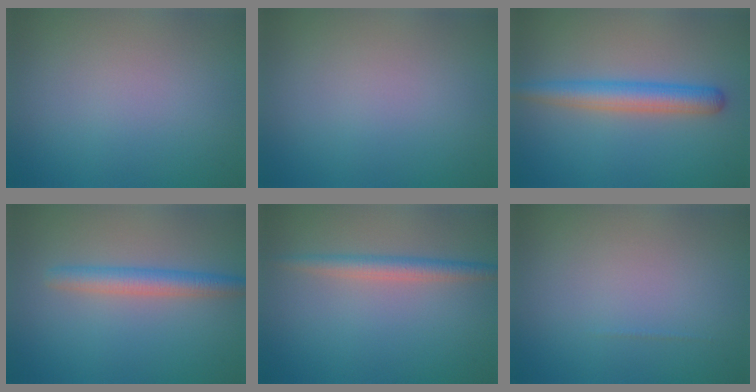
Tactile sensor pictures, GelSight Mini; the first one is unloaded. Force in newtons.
{"total": 0.0}
{"total": 3.8, "press": 3.8, "slide": 0.2}
{"total": 2.9, "press": 2.9, "slide": 0.1}
{"total": 2.4, "press": 2.4, "slide": 0.1}
{"total": 0.0}